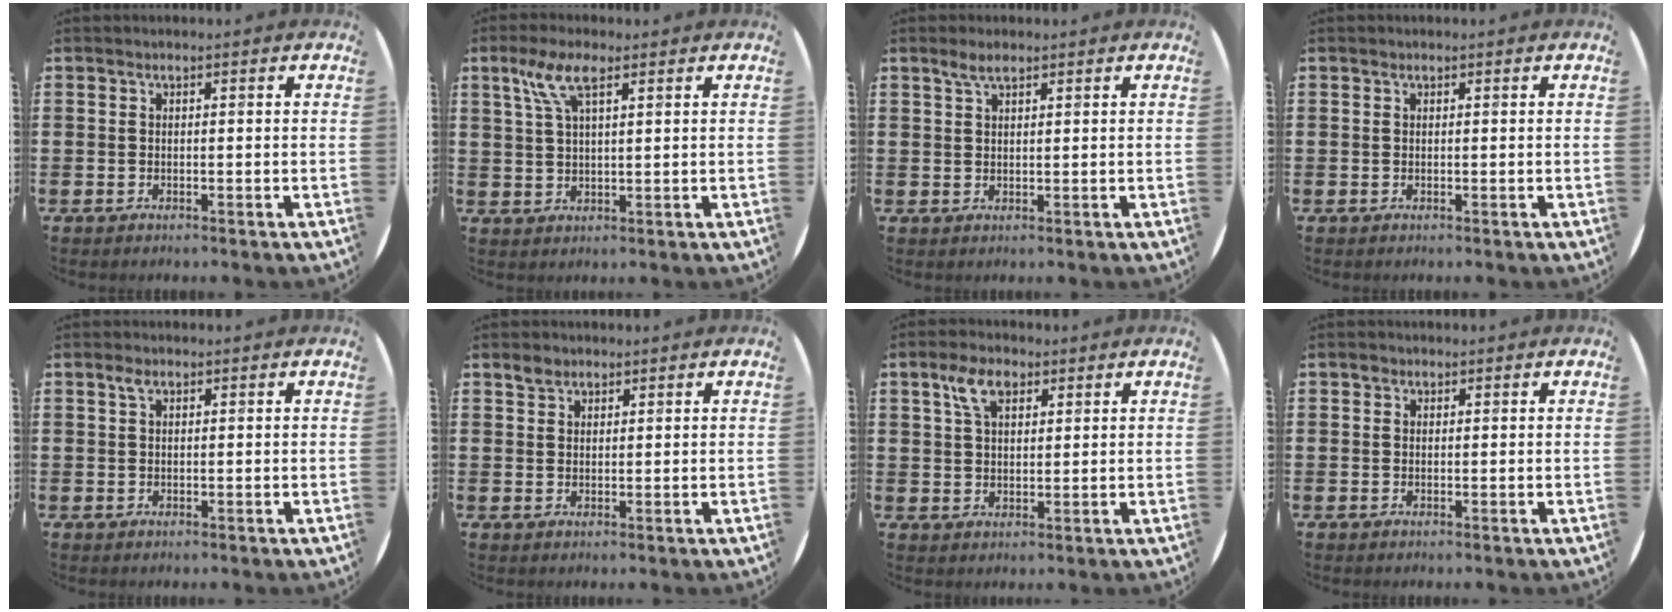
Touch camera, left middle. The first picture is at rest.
{"total": 5.5, "force": [3.1, 1.7, 4.3], "torque": [-0.093, 0.010, 0.054]}
{"total": 2.3, "force": [1.7, 0.7, 1.3], "torque": [-0.020, 0.002, 0.029]}
{"total": 0.0}
{"total": 1.3, "force": [0.6, 0.7, 0.8], "torque": [-0.010, 0.002, 0.009]}
{"total": 1.9, "force": [1.6, 1.0, 0.4], "torque": [-0.001, 0.000, 0.029]}
{"total": 4.9, "force": [2.9, 2.6, 3.0], "torque": [-0.060, 0.007, 0.051]}
{"total": 0.8, "force": [0.6, 0.5, 0.1], "torque": [0.006, 0.000, 0.010]}